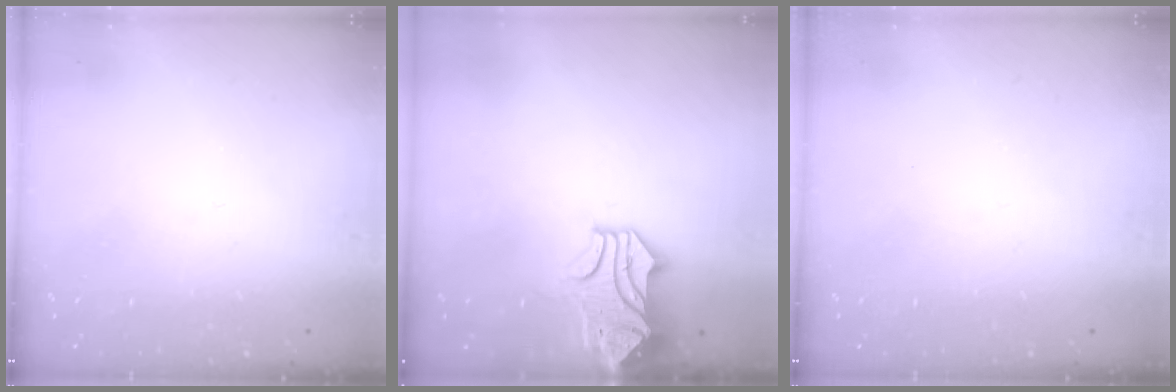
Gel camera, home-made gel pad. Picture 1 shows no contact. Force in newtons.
{"total": 1.0, "press": 0.3, "slide": 1.0}
{"total": 0.0}